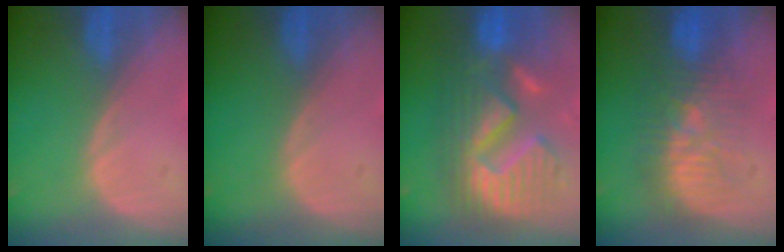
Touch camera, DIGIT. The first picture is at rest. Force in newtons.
{"total": 0.0}
{"total": 12.9, "press": 12.8, "slide": 1.3}
{"total": 9.1, "press": 8.8, "slide": 2.3}